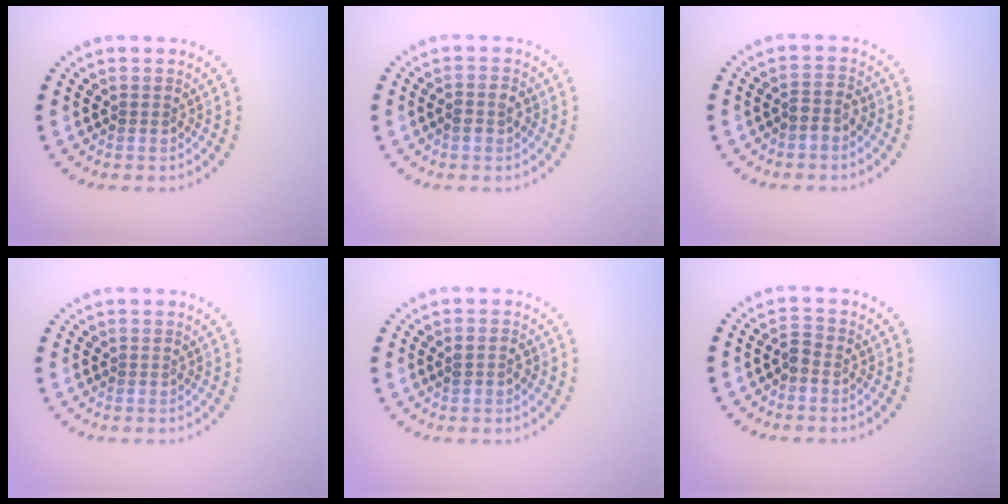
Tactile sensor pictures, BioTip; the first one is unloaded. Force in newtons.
{"total": 1.5, "press": 1.5, "slide": 0.4}
{"total": 1.6, "press": 1.3, "slide": 0.9}
{"total": 0.0}
{"total": 1.4, "press": 1.3, "slide": 0.4}
{"total": 1.1, "press": 1.0, "slide": 0.4}